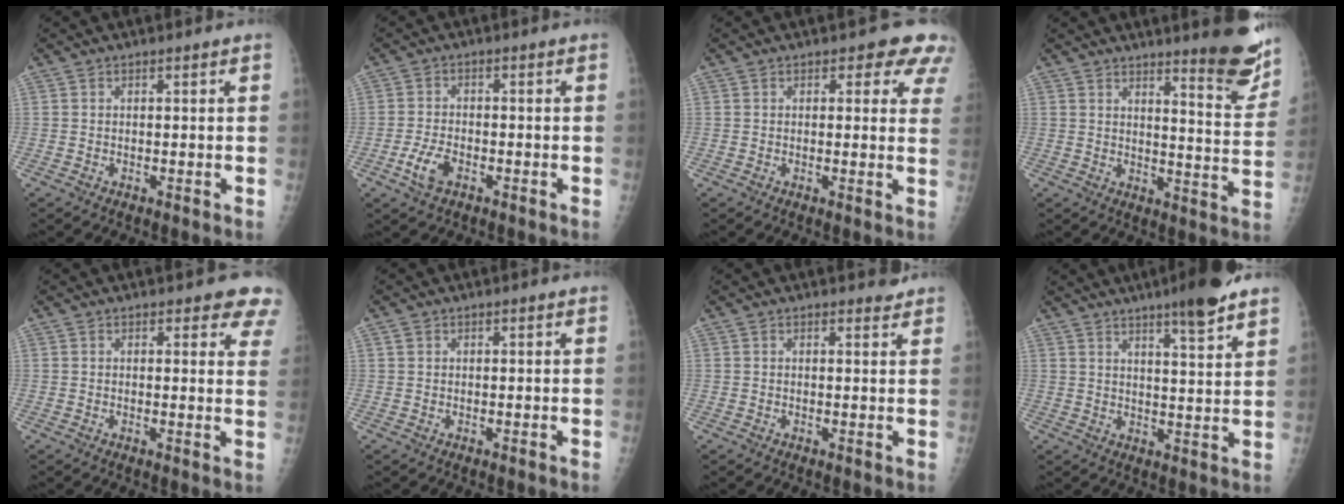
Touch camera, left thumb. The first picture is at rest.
{"total": 4.8, "force": [-2.3, 2.6, 3.3], "torque": [-0.068, 0.008, -0.044]}
{"total": 5.9, "force": [4.0, 3.2, 3.0], "torque": [0.008, -0.015, 0.026]}
{"total": 11.8, "force": [9.1, 1.9, 7.2], "torque": [-0.063, -0.075, 0.114]}
{"total": 6.6, "force": [5.4, 2.5, 2.7], "torque": [0.011, -0.023, 0.039]}
{"total": 0.8, "force": [0.4, 0.6, 0.3], "torque": [-0.002, 0.000, 0.009]}
{"total": 1.3, "force": [1.3, 0.4, 0.1], "torque": [0.004, -0.012, 0.012]}
{"total": 9.3, "force": [6.6, 0.9, 6.4], "torque": [-0.085, -0.036, 0.096]}